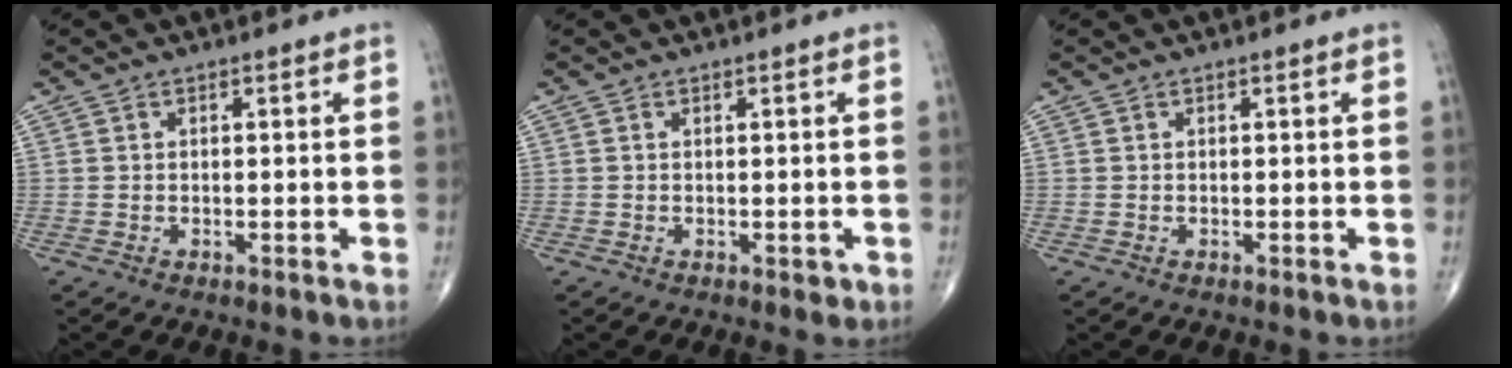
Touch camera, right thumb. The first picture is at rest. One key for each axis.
{"total": 1.1, "fx": -0.1, "fy": 0.7, "fz": 0.8, "tx": -0.008, "ty": -0.002, "tz": 0.001}
{"total": 0.0}